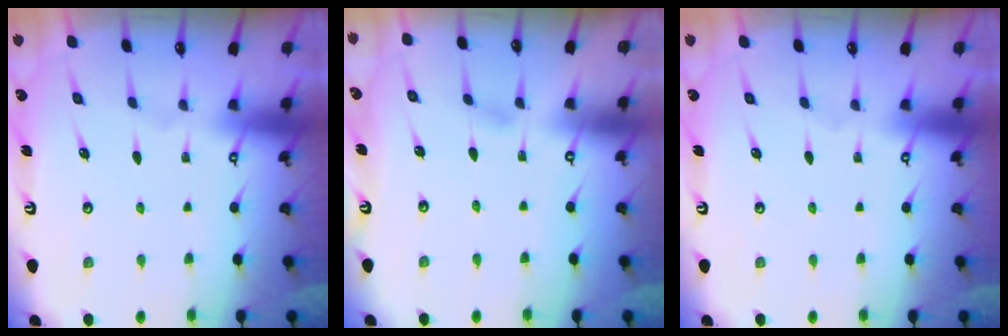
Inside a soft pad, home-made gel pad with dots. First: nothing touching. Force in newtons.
{"total": 2.0, "press": 2.0, "slide": 0.2}
{"total": 0.0}